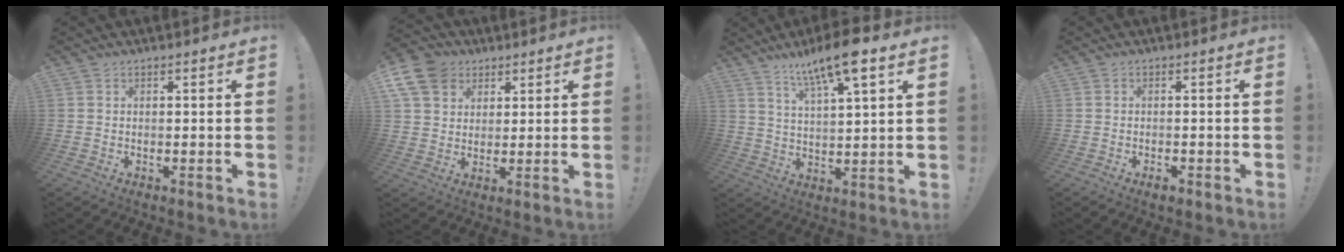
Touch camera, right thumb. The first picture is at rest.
{"total": 11.4, "force": [5.3, 8.9, 4.8], "torque": [-0.093, -0.030, 0.104]}
{"total": 12.2, "force": [8.0, 2.3, 8.9], "torque": [-0.147, -0.043, 0.130]}
{"total": 1.8, "force": [-1.3, 0.5, 1.1], "torque": [-0.018, 0.005, -0.022]}